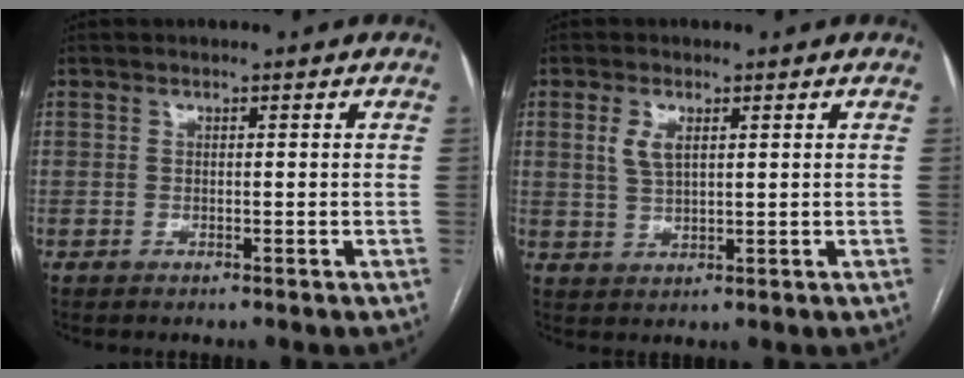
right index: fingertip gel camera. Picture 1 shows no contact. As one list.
[{"total": 3.6, "force": [1.4, 1.6, 2.9], "torque": [-0.063, 0.002, 0.031]}]